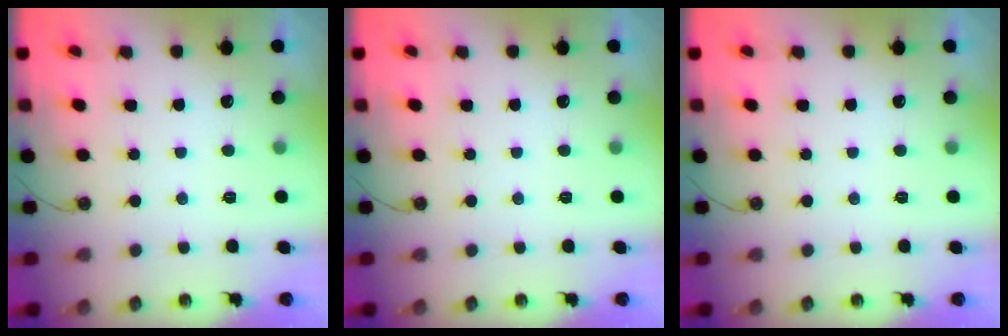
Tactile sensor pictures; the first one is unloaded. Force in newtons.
{"total": 0.0}
{"total": 0.0}